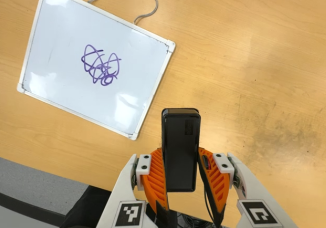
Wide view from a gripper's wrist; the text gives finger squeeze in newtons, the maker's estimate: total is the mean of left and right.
{"total": 4.0, "left": 2.4, "right": 5.6}